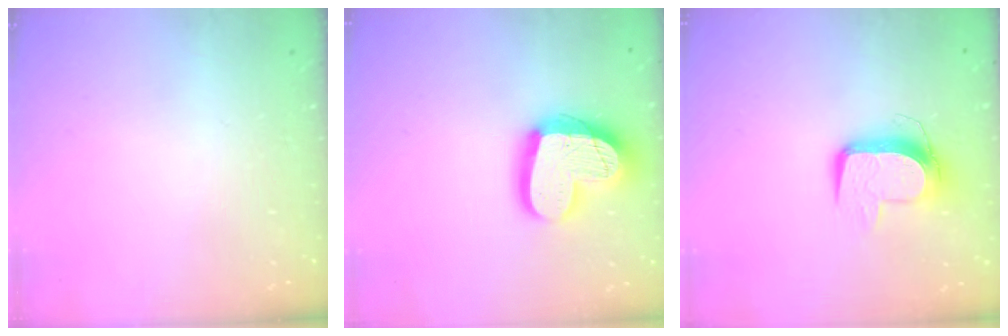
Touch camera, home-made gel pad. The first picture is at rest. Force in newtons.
{"total": 19.1, "press": 19.0, "slide": 2.0}
{"total": 10.9, "press": 10.9, "slide": 0.7}